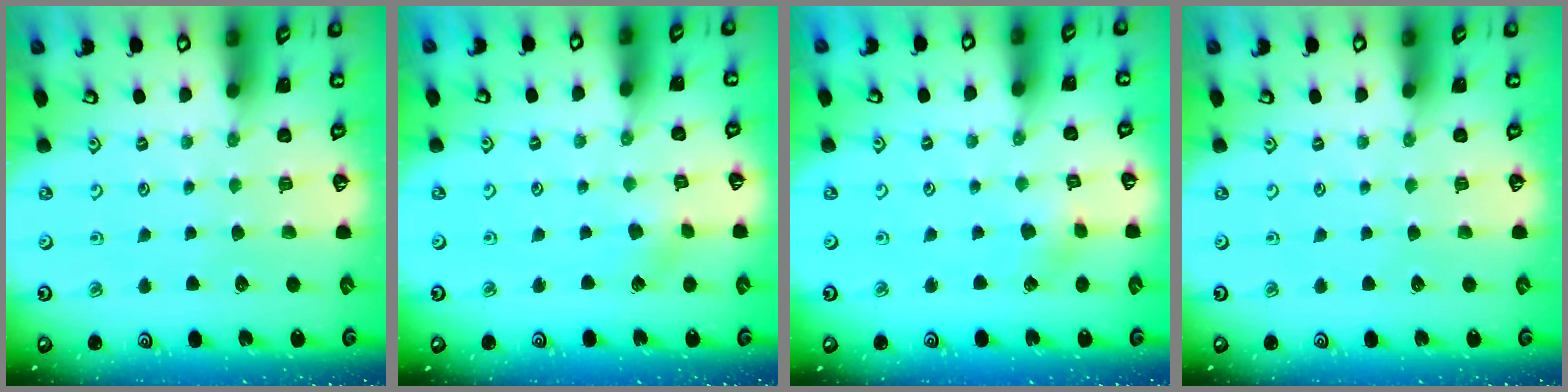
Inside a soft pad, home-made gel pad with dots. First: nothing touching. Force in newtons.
{"total": 2.9, "press": 2.8, "slide": 0.3}
{"total": 2.8, "press": 2.8, "slide": 0.2}
{"total": 0.0}